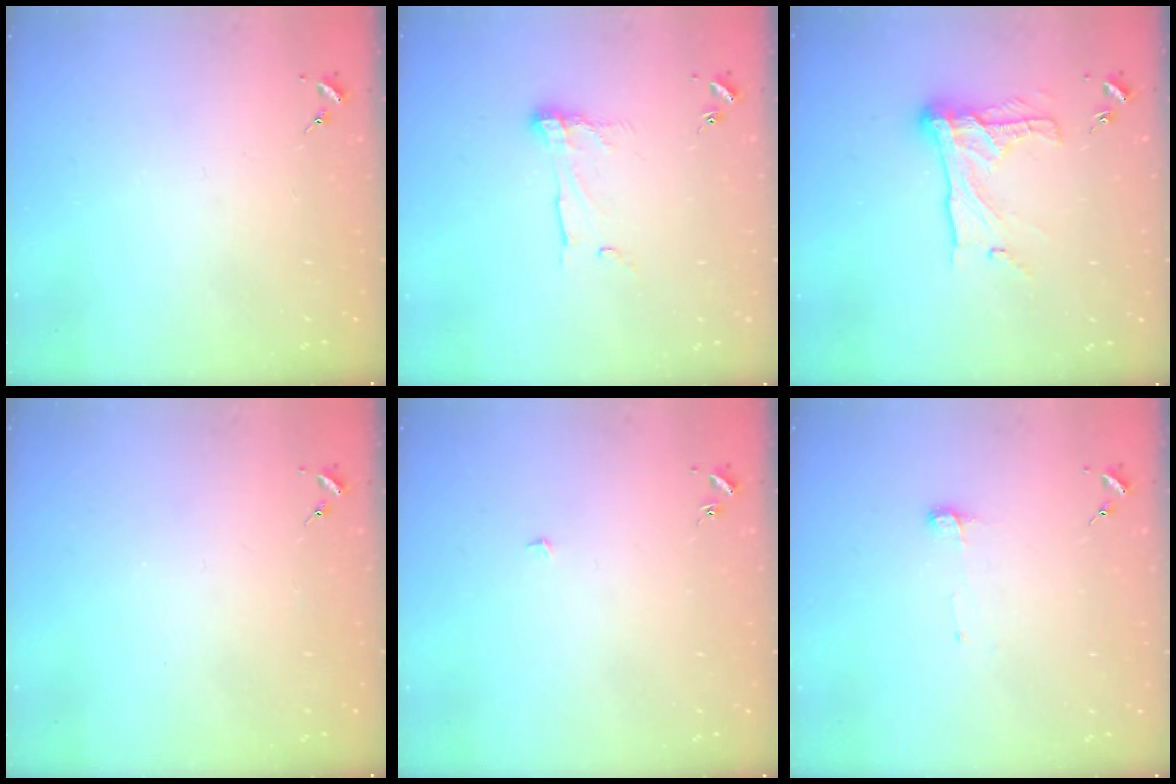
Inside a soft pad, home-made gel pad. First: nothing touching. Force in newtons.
{"total": 9.0, "press": 9.0, "slide": 0.4}
{"total": 15.8, "press": 15.8, "slide": 1.2}
{"total": 0.0}
{"total": 2.3, "press": 2.3, "slide": 0.1}
{"total": 5.1, "press": 5.0, "slide": 0.6}